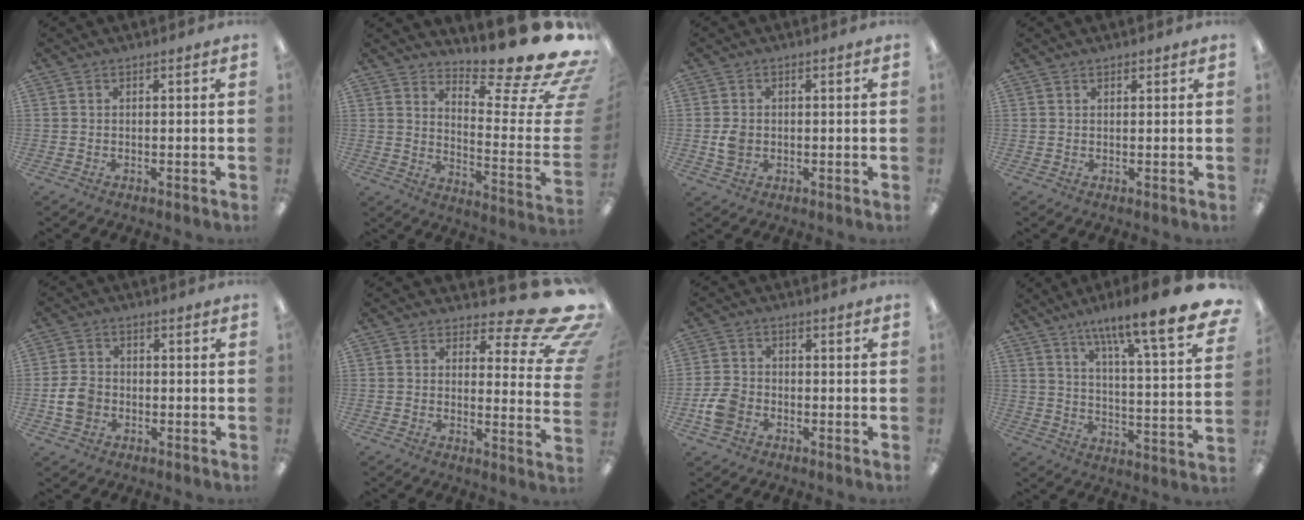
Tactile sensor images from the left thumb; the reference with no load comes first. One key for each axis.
{"total": 17.7, "fx": 14.3, "fy": 2.2, "fz": 10.2, "tx": -0.121, "ty": -0.135, "tz": 0.221}
{"total": 3.6, "fx": -0.2, "fy": 2.9, "fz": 2.0, "tx": -0.020, "ty": 0.001, "tz": -0.006}
{"total": 1.0, "fx": 0.9, "fy": 0.5, "fz": 0.2, "tx": 0.004, "ty": -0.003, "tz": 0.015}
{"total": 6.3, "fx": -1.3, "fy": 5.0, "fz": 3.5, "tx": -0.065, "ty": 0.009, "tz": -0.024}
{"total": 12.3, "fx": 7.8, "fy": 4.2, "fz": 8.5, "tx": -0.106, "ty": -0.065, "tz": 0.133}
{"total": 6.4, "fx": -2.3, "fy": 4.9, "fz": 3.4, "tx": -0.073, "ty": 0.015, "tz": -0.042}
{"total": 15.3, "fx": 11.2, "fy": 1.5, "fz": 10.3, "tx": -0.159, "ty": -0.085, "tz": 0.172}